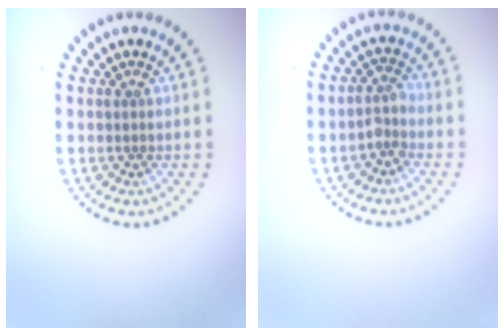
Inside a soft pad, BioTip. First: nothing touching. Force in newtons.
{"total": 1.6, "press": 1.3, "slide": 1.1}